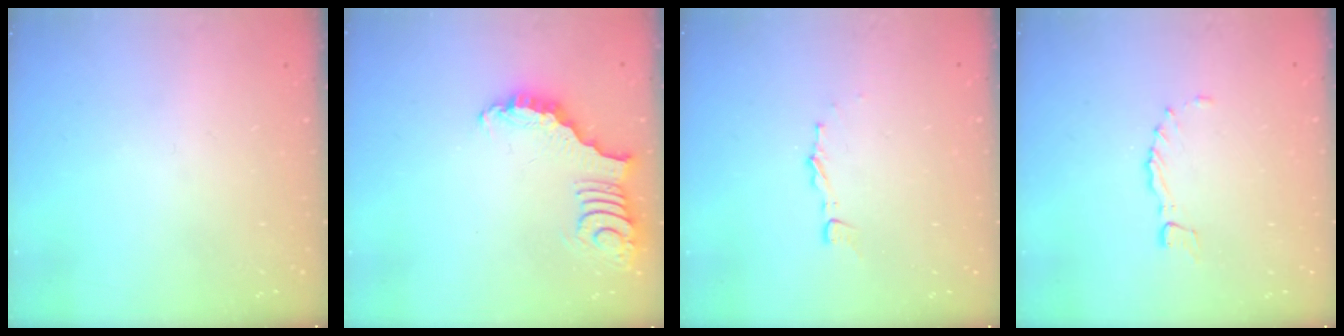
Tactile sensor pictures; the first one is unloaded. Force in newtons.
{"total": 3.2, "press": 3.1, "slide": 0.7}
{"total": 2.6, "press": 2.6, "slide": 0.2}
{"total": 1.2, "press": 1.2, "slide": 0.3}